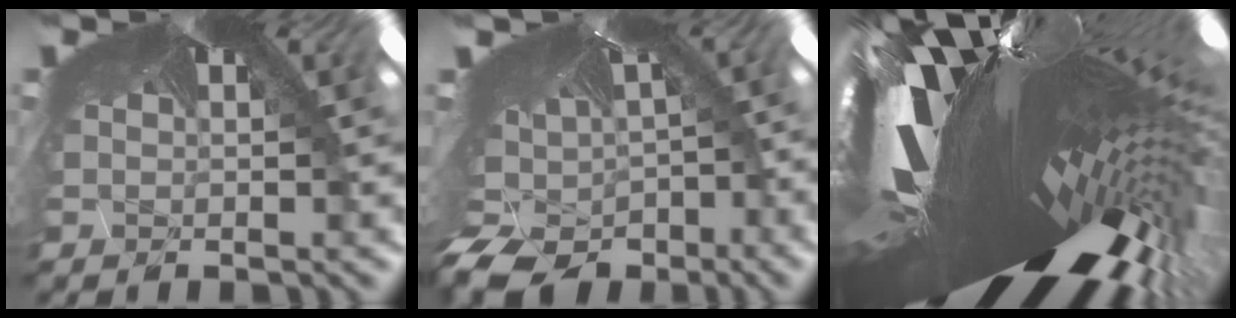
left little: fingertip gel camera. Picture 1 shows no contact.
{"total": 9.9, "force": [-9.3, 2.6, 2.3], "torque": [-0.045, -0.071, -0.145]}
{"total": 7.3, "force": [-6.6, -0.3, 3.1], "torque": [-0.081, -0.133, -0.060]}